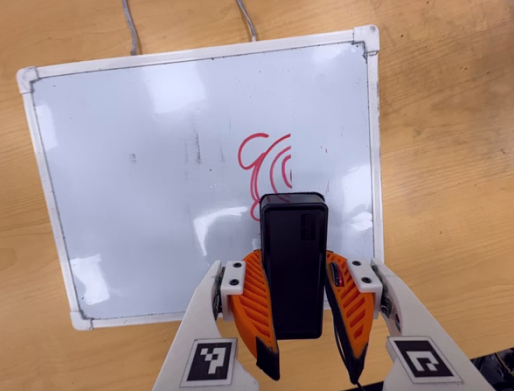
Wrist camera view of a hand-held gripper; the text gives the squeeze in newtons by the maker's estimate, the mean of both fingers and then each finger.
{"total": 9.1, "left": 7.9, "right": 10.3}